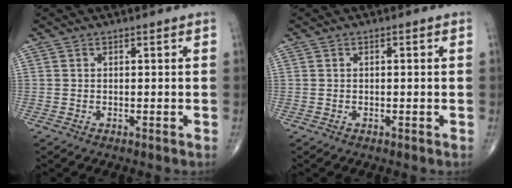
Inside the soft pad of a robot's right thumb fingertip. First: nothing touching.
{"total": 0.5, "force": [0.1, 0.2, 0.5], "torque": [-0.007, 0.002, 0.003]}